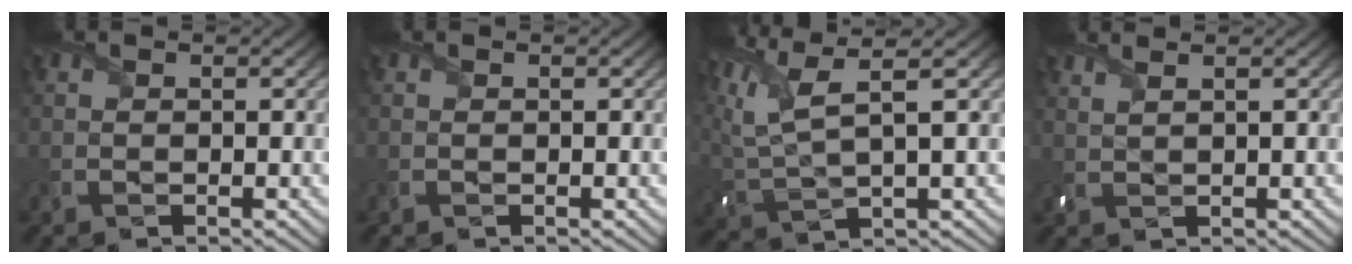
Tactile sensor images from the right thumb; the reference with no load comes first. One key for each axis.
{"total": 0.0}
{"total": 9.5, "fx": 5.1, "fy": 2.7, "fz": 7.6, "tx": -0.194, "ty": 0.018, "tz": 0.103}
{"total": 2.2, "fx": 1.6, "fy": 0.5, "fz": 1.5, "tx": -0.026, "ty": 0.001, "tz": 0.027}